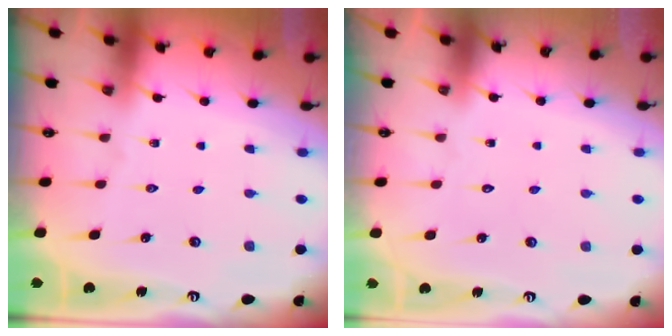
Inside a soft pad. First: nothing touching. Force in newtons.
{"total": 1.6, "press": 1.5, "slide": 0.1}